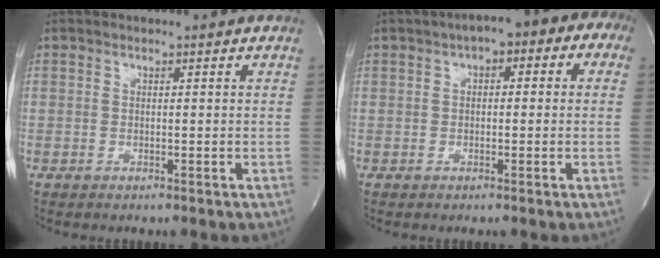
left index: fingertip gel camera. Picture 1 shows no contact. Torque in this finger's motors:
{"motor_torque": [0.74, -0.66, 0.37, 0.07]}